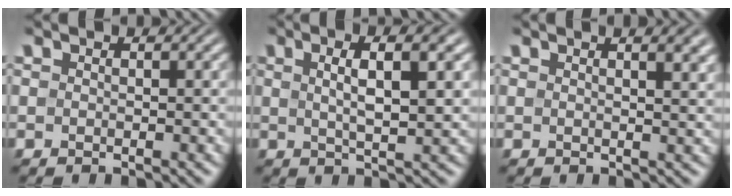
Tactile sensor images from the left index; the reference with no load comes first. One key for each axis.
{"total": 5.3, "fx": 1.5, "fy": 1.5, "fz": 4.9, "tx": -0.071, "ty": 0.008, "tz": 0.022}
{"total": 4.4, "fx": 2.3, "fy": 1.7, "fz": 3.3, "tx": -0.017, "ty": 0.020, "tz": 0.007}